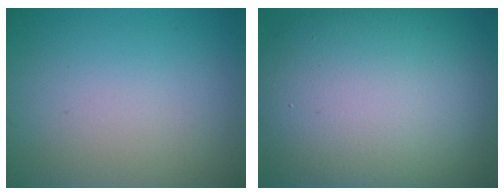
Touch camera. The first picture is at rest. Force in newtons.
{"total": 15.4, "press": 15.4, "slide": 0.9}